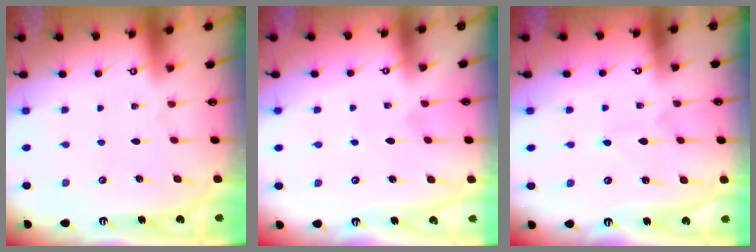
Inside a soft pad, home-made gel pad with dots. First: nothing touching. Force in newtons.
{"total": 3.0, "press": 3.0, "slide": 0.3}
{"total": 3.3, "press": 3.3, "slide": 0.4}